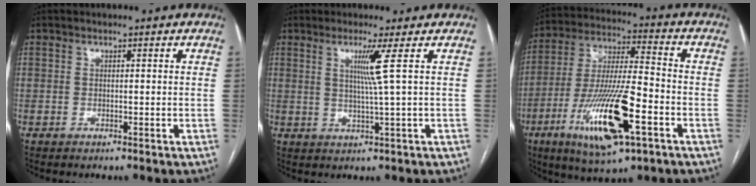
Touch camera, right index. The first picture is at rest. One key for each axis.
{"total": 4.2, "fx": 1.3, "fy": -1.7, "fz": 3.6, "tx": -0.072, "ty": -0.009, "tz": 0.030}
{"total": 18.5, "fx": -7.4, "fy": 3.3, "fz": 16.6, "tx": -0.340, "ty": -0.026, "tz": -0.127}